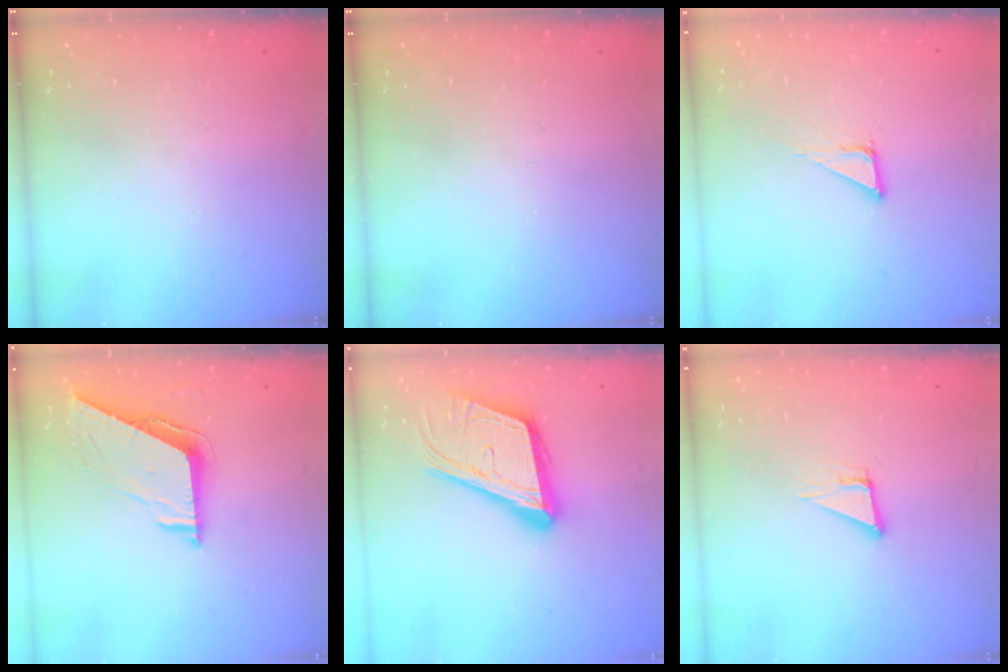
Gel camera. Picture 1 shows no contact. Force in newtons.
{"total": 0.0}
{"total": 4.7, "press": 4.7, "slide": 0.2}
{"total": 7.6, "press": 7.6, "slide": 0.7}
{"total": 20.0, "press": 19.6, "slide": 3.9}
{"total": 3.8, "press": 3.7, "slide": 0.4}